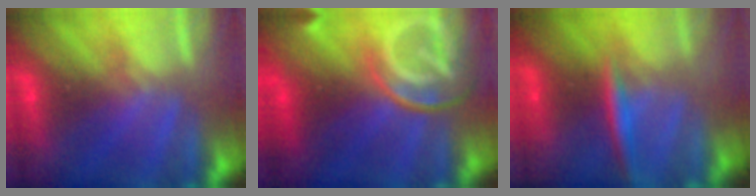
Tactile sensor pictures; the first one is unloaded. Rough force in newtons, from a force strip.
{"total": 7.6}
{"total": 2.9}